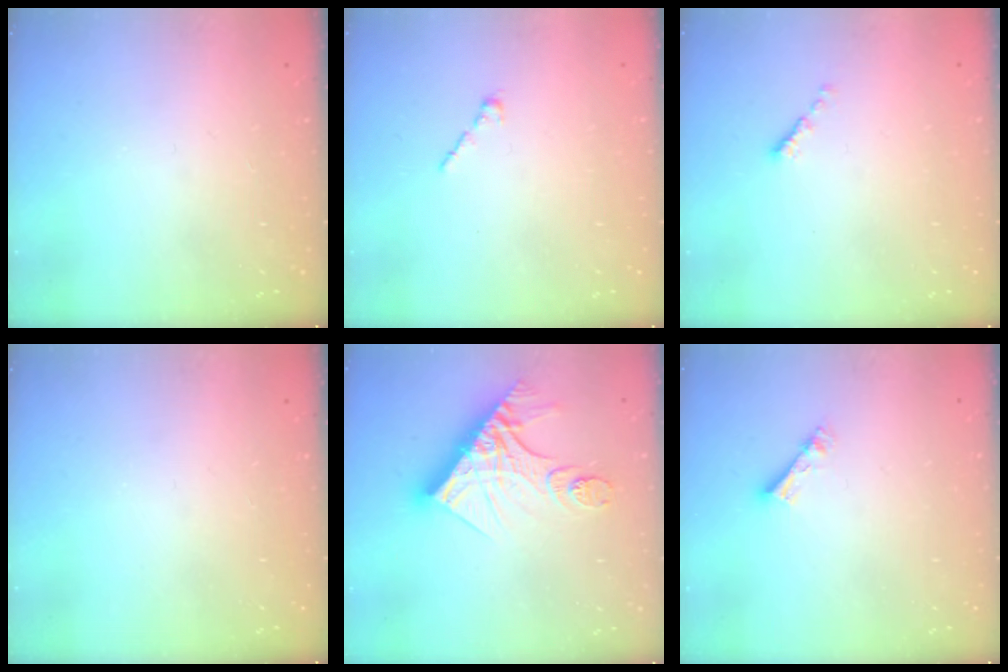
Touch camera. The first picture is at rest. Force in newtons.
{"total": 1.7, "press": 1.7, "slide": 0.5}
{"total": 0.0}
{"total": 0.0}
{"total": 16.2, "press": 16.2, "slide": 1.7}
{"total": 4.6, "press": 4.6, "slide": 0.3}